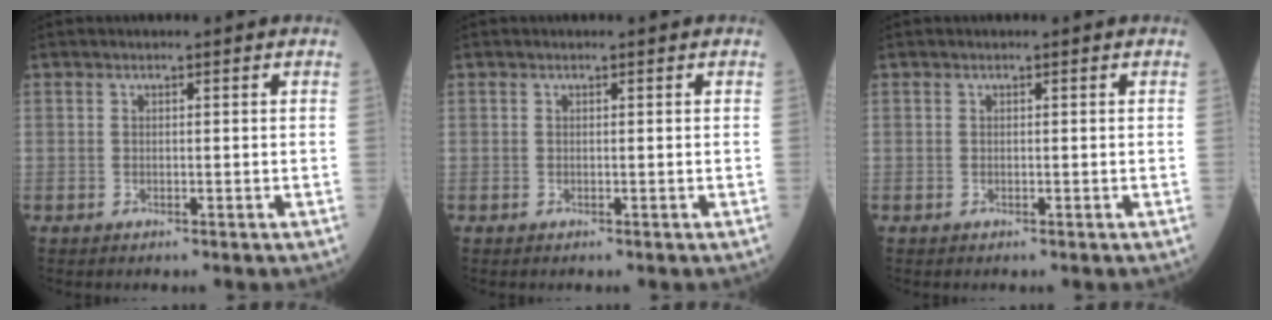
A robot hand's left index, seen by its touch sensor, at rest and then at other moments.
{"total": 0.0}
{"total": 0.0}